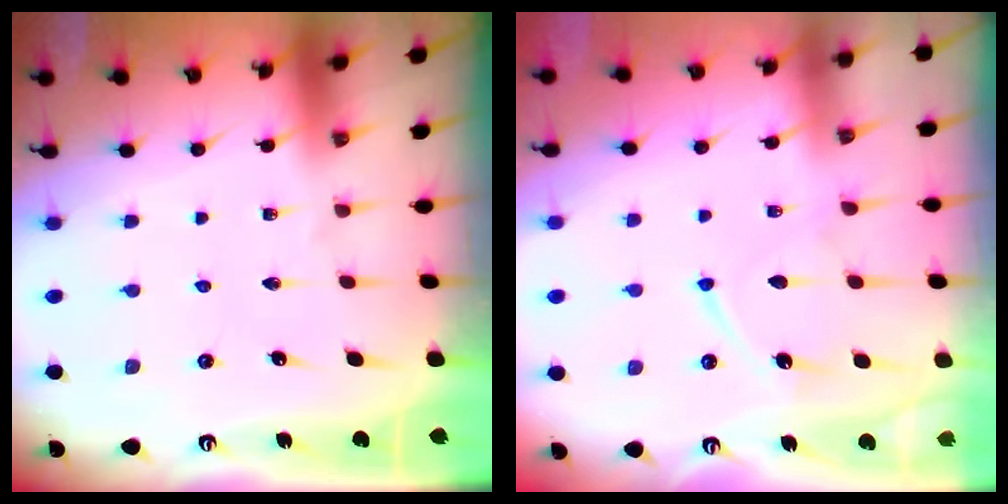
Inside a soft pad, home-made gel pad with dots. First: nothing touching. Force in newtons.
{"total": 9.6, "press": 9.6, "slide": 1.1}